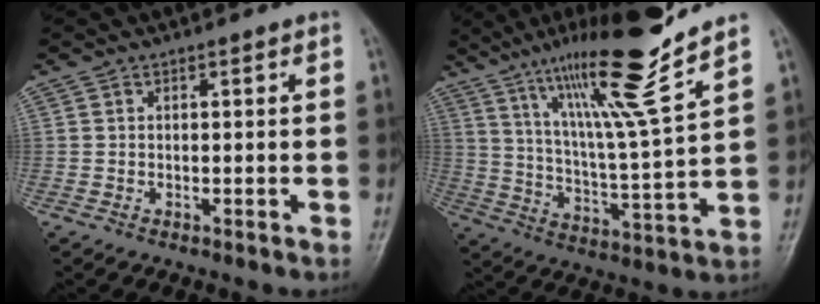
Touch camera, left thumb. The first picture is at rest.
{"total": 17.8, "force": [12.3, 0.3, 12.9], "torque": [-0.210, -0.067, 0.211]}